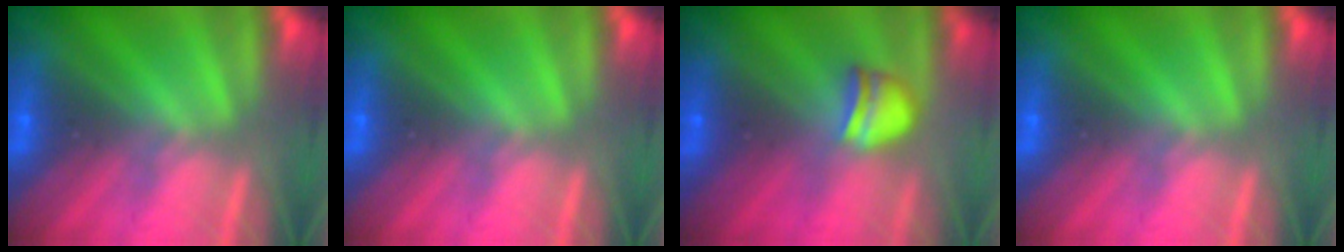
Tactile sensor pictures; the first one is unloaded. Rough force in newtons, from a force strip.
{"total": 0.0}
{"total": 2.3}
{"total": 0.0}